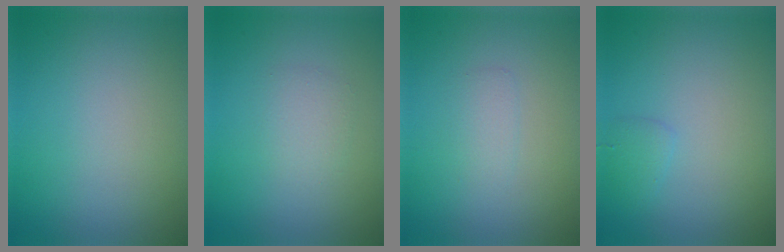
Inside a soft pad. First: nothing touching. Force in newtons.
{"total": 1.5, "press": 1.5, "slide": 0.1}
{"total": 1.2, "press": 1.2, "slide": 0.0}
{"total": 1.1, "press": 1.1, "slide": 0.1}